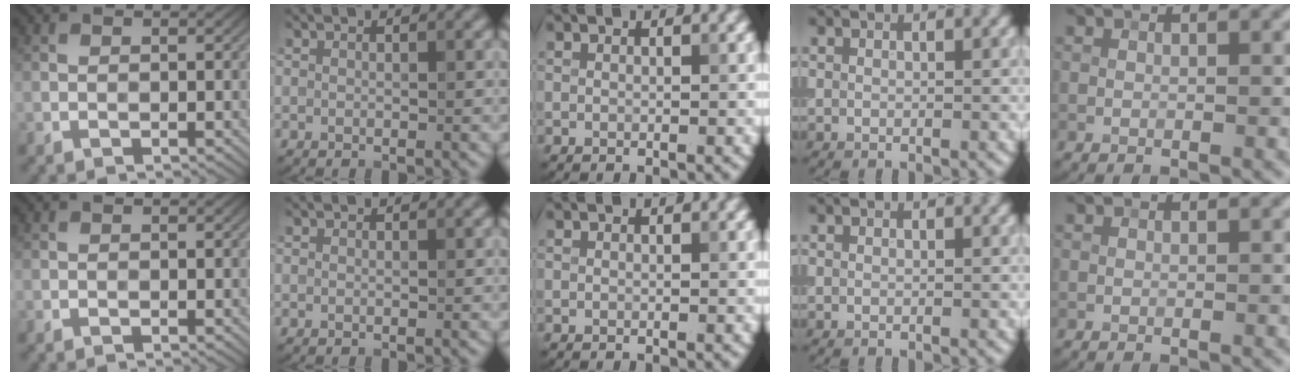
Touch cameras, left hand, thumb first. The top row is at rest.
{}